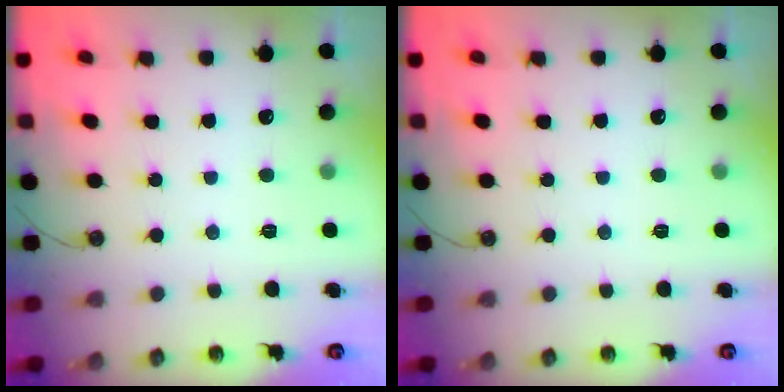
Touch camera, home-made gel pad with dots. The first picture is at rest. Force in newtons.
{"total": 0.0}